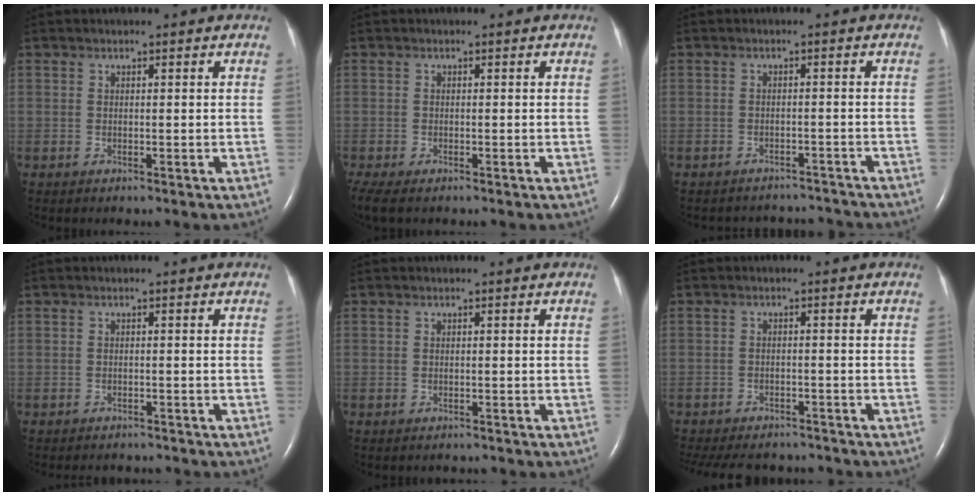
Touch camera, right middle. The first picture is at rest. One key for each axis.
{"total": 5.2, "fx": -3.7, "fy": 2.0, "fz": 2.9, "tx": -0.062, "ty": -0.016, "tz": -0.061}
{"total": 7.2, "fx": -7.0, "fy": 1.9, "fz": 0.0, "tx": -0.003, "ty": 0.013, "tz": -0.078}
{"total": 4.1, "fx": -3.8, "fy": 1.3, "fz": 0.8, "tx": -0.011, "ty": -0.003, "tz": -0.048}
{"total": 1.3, "fx": -1.2, "fy": 0.4, "fz": 0.1, "tx": -0.010, "ty": -0.002, "tz": -0.016}
{"total": 15.2, "fx": -13.2, "fy": 5.6, "fz": 5.1, "tx": -0.142, "ty": -0.012, "tz": -0.174}